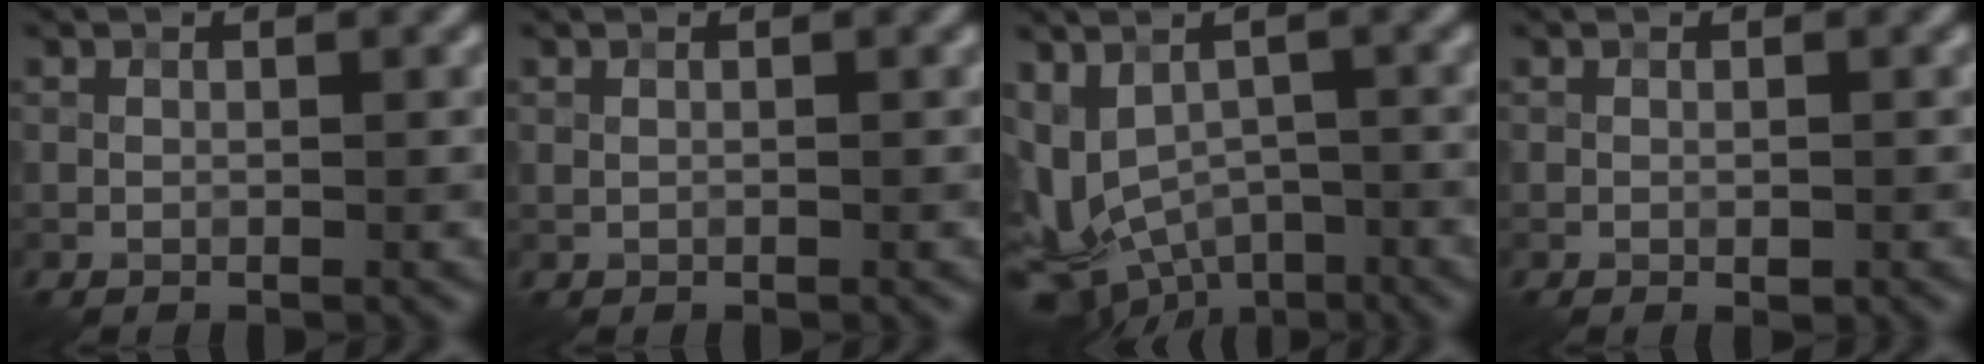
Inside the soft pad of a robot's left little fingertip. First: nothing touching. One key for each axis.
{"total": 0.0}
{"total": 8.1, "fx": -2.8, "fy": 5.6, "fz": 5.2, "tx": -0.086, "ty": -0.002, "tz": -0.036}
{"total": 0.8, "fx": -0.3, "fy": 0.3, "fz": 0.6, "tx": -0.010, "ty": 0.002, "tz": -0.002}